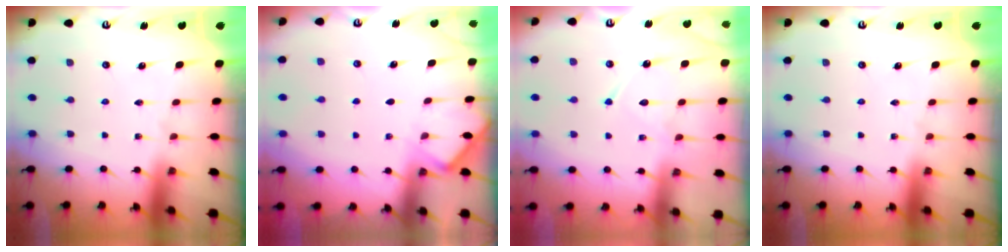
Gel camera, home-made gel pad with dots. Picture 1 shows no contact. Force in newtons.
{"total": 4.4, "press": 4.3, "slide": 0.5}
{"total": 10.0, "press": 10.0, "slide": 0.9}
{"total": 0.0}